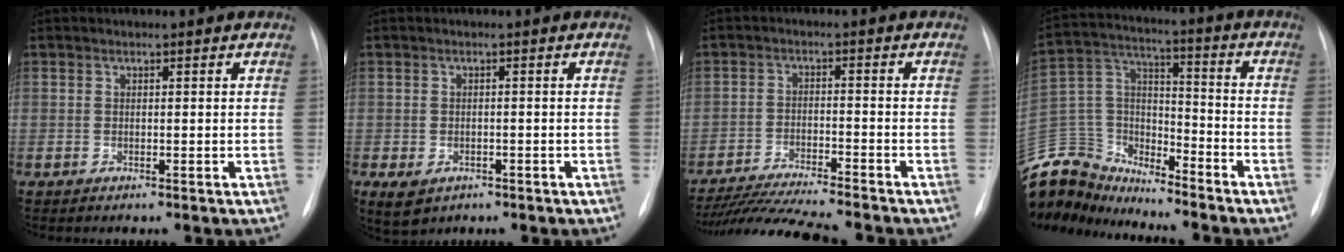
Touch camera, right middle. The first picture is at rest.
{"total": 4.0, "force": [-2.1, 2.9, 1.9], "torque": [-0.035, -0.006, -0.018]}
{"total": 13.2, "force": [-12.0, -0.1, 5.5], "torque": [-0.091, -0.016, -0.192]}
{"total": 18.1, "force": [-16.8, 5.8, 3.2], "torque": [-0.089, 0.055, -0.293]}